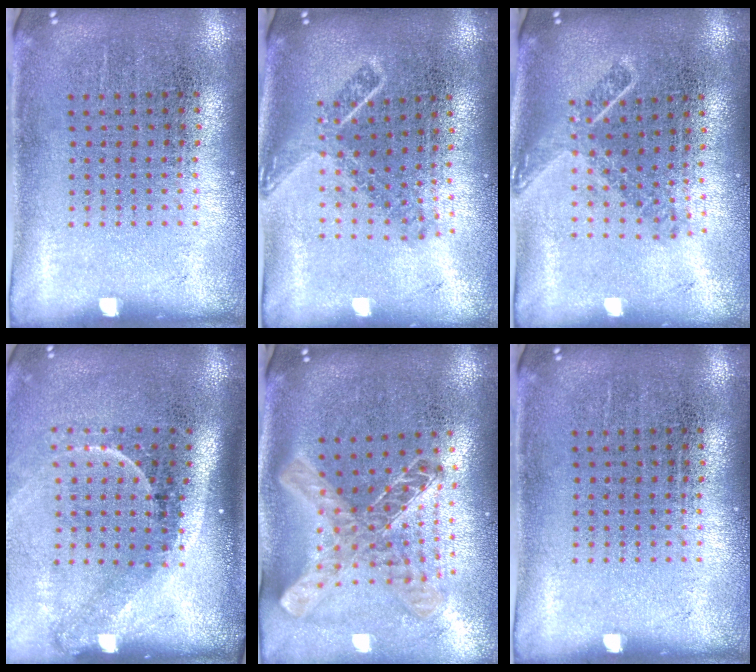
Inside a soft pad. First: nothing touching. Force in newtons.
{"total": 1.8, "press": 1.3, "slide": 1.3}
{"total": 1.8, "press": 1.3, "slide": 1.3}
{"total": 2.2, "press": 1.4, "slide": 1.6}
{"total": 1.6, "press": 1.4, "slide": 0.8}
{"total": 0.0}